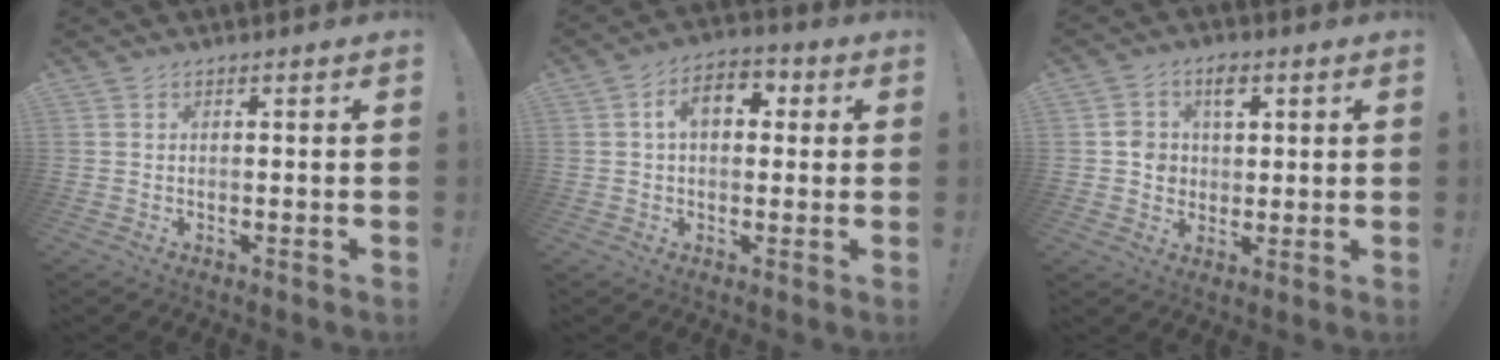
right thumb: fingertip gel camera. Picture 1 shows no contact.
{"total": 9.0, "force": [2.0, 5.9, 6.6], "torque": [-0.100, 0.013, 0.033]}
{"total": 7.2, "force": [2.1, 6.2, 2.9], "torque": [-0.032, -0.009, 0.037]}